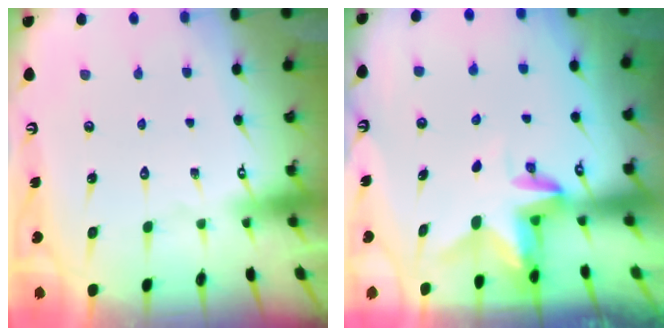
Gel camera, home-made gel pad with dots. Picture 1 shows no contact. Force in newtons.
{"total": 3.0, "press": 3.0, "slide": 0.3}